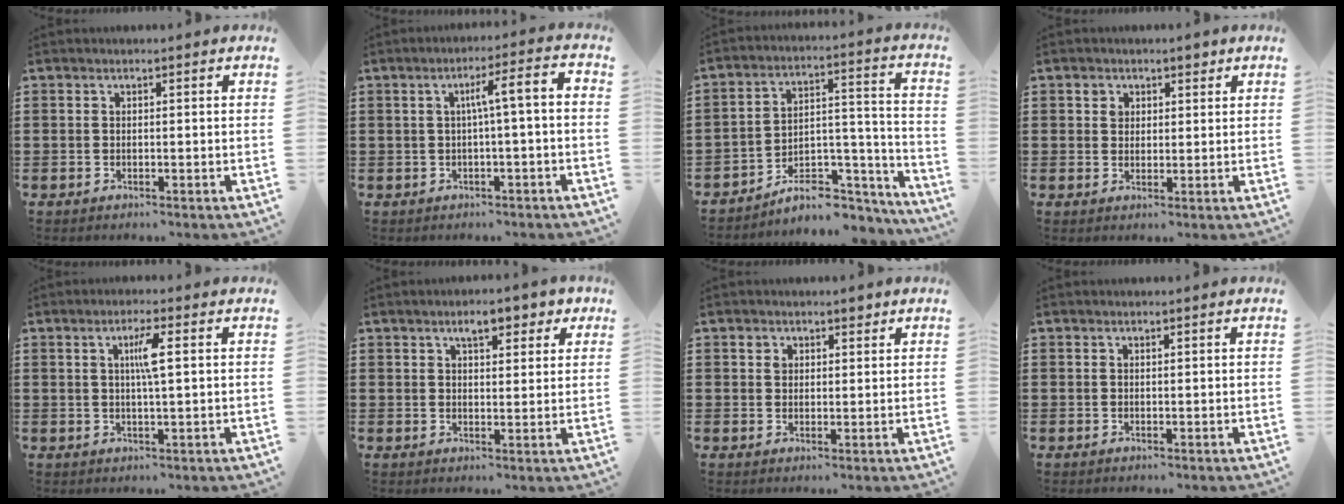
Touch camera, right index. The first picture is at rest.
{"total": 5.1, "force": [-0.4, 0.3, 5.0], "torque": [-0.093, 0.006, -0.013]}
{"total": 7.0, "force": [-5.7, 3.2, 2.6], "torque": [-0.037, 0.013, -0.104]}
{"total": 2.5, "force": [1.3, 2.0, 0.7], "torque": [-0.015, 0.006, 0.021]}
{"total": 3.8, "force": [0.8, 0.2, 3.8], "torque": [-0.075, 0.002, 0.009]}
{"total": 4.8, "force": [3.2, 1.7, 3.2], "torque": [-0.054, 0.005, 0.053]}
{"total": 2.2, "force": [1.3, 1.6, 0.8], "torque": [-0.015, 0.003, 0.023]}
{"total": 0.0}